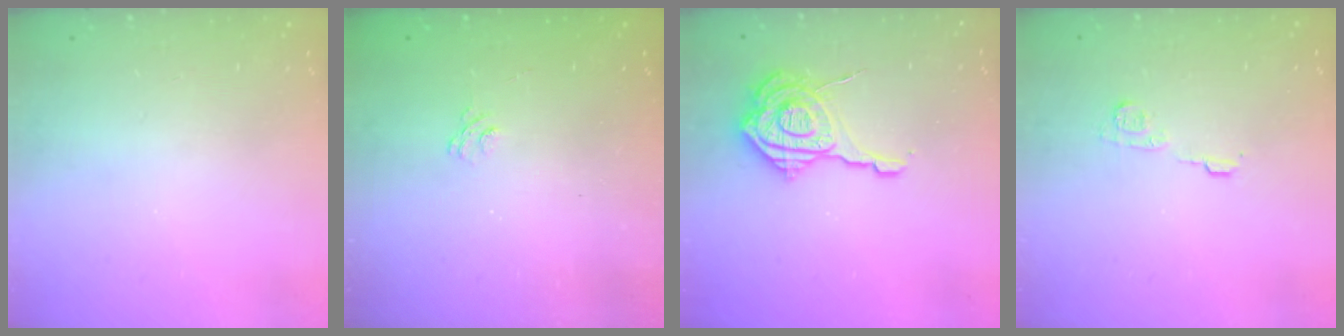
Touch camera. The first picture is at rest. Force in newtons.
{"total": 2.1, "press": 1.6, "slide": 1.3}
{"total": 17.0, "press": 17.0, "slide": 1.4}
{"total": 6.4, "press": 6.4, "slide": 0.7}